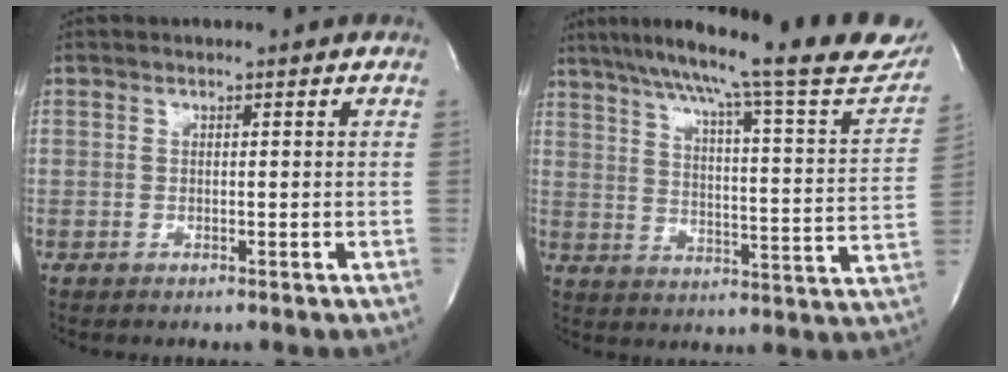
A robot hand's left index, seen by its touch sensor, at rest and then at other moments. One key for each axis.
{"total": 27.3, "fx": 22.8, "fy": 2.2, "fz": 14.8, "tx": -0.229, "ty": -0.033, "tz": 0.288}